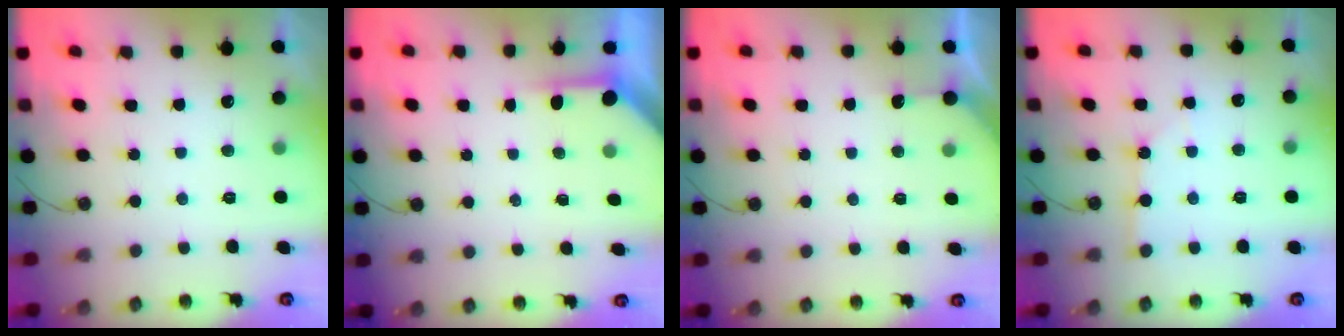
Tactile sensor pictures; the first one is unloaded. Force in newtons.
{"total": 3.5, "press": 3.5, "slide": 0.3}
{"total": 2.3, "press": 2.3, "slide": 0.3}
{"total": 1.9, "press": 1.8, "slide": 0.3}